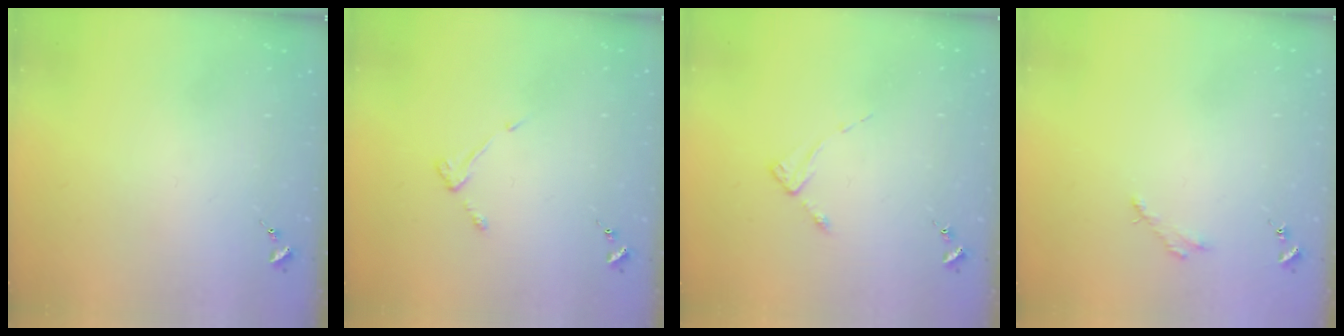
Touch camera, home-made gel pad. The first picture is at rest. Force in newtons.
{"total": 3.7, "press": 3.7, "slide": 0.5}
{"total": 2.6, "press": 2.6, "slide": 0.3}
{"total": 2.5, "press": 2.5, "slide": 0.2}